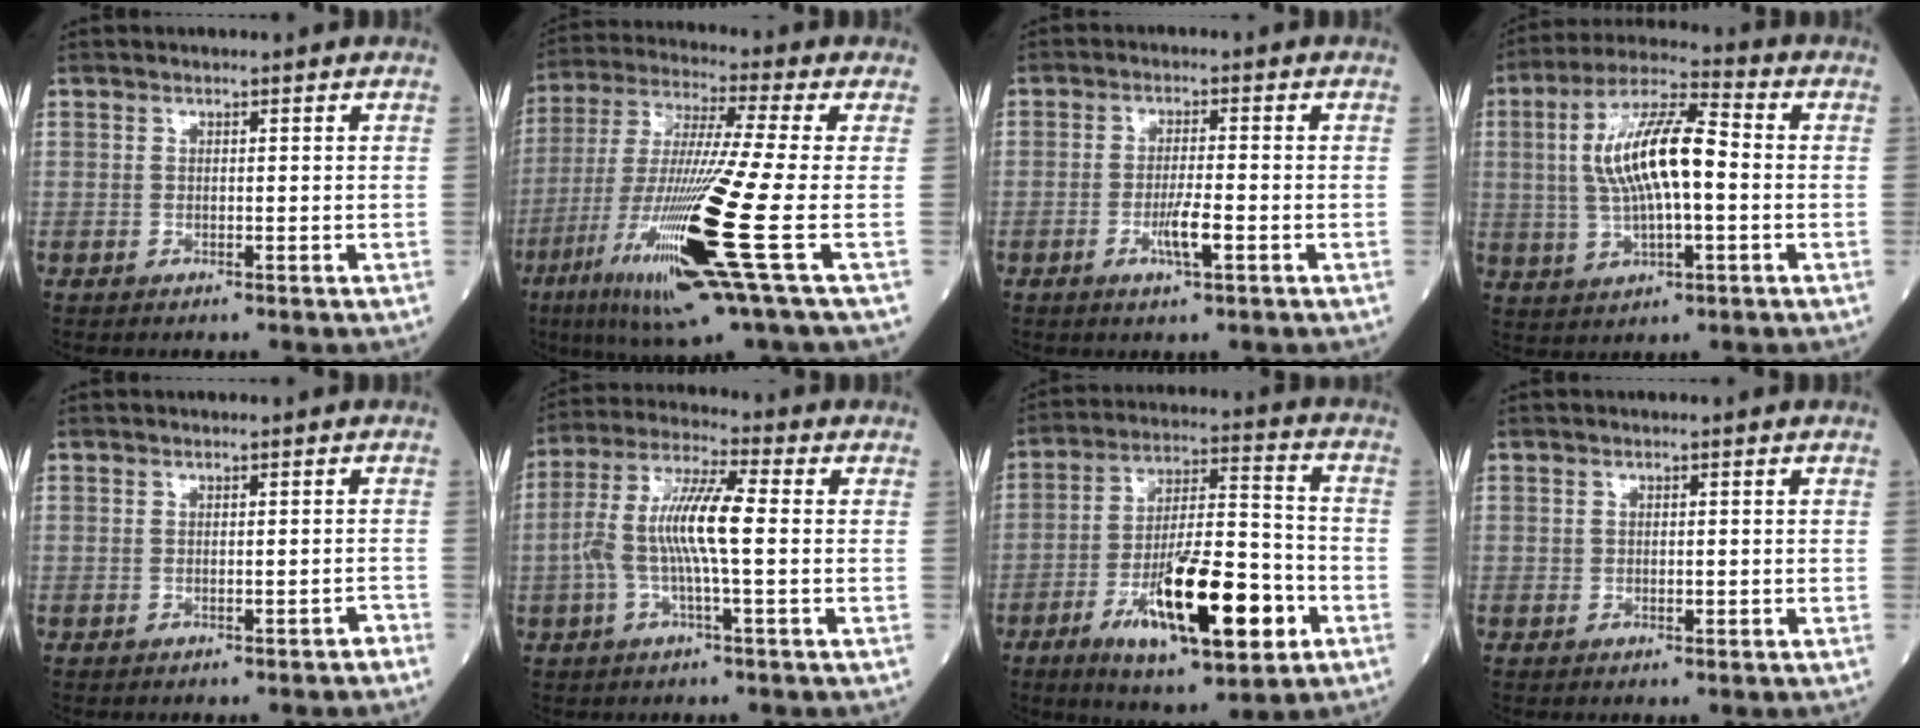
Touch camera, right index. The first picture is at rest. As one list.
[{"total": 20.0, "force": [-6.9, -0.8, 18.8], "torque": [-0.380, -0.043, -0.138]}, {"total": 4.4, "force": [-1.6, 0.5, 4.0], "torque": [-0.072, -0.004, -0.030]}, {"total": 13.0, "force": [0.5, 3.5, 12.5], "torque": [-0.247, 0.021, 0.009]}, {"total": 1.0, "force": [-0.8, 0.2, 0.6], "torque": [-0.005, 0.006, -0.008]}, {"total": 10.6, "force": [-0.7, 1.3, 10.5], "torque": [-0.214, 0.018, -0.022]}, {"total": 18.7, "force": [-7.4, 4.6, 16.6], "torque": [-0.287, -0.009, -0.113]}, {"total": 1.1, "force": [-0.3, 0.7, 0.9], "torque": [-0.010, -0.001, -0.003]}]